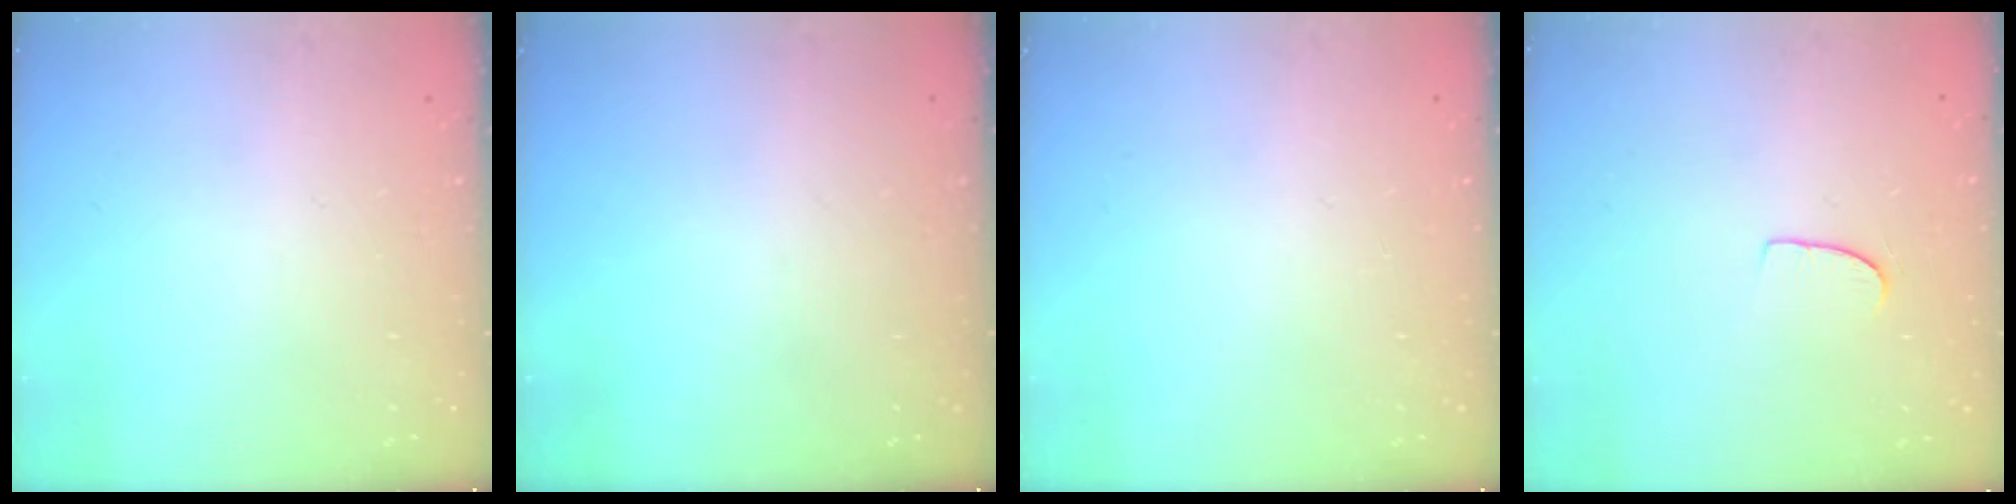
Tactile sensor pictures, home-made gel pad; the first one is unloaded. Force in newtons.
{"total": 0.0}
{"total": 0.0}
{"total": 5.4, "press": 5.4, "slide": 0.4}